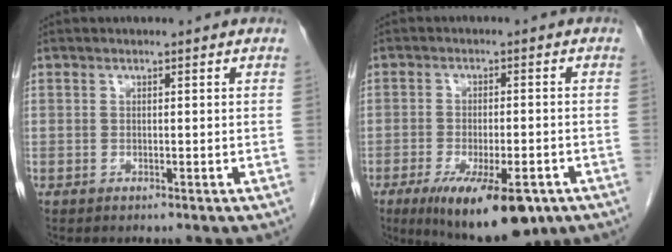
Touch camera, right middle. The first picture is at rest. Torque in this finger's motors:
{"motor_torque": [1.54, -0.59, 0.38, 0.18]}